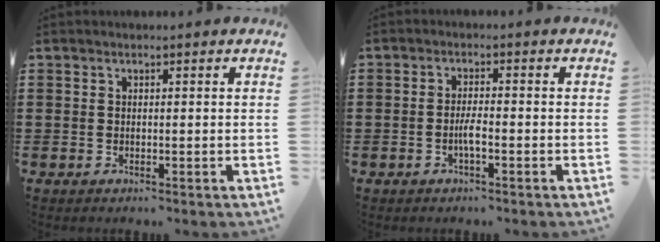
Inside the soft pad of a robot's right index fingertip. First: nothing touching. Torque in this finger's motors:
{"motor_torque": [-0.62, 0.52, -0.31, -0.06]}